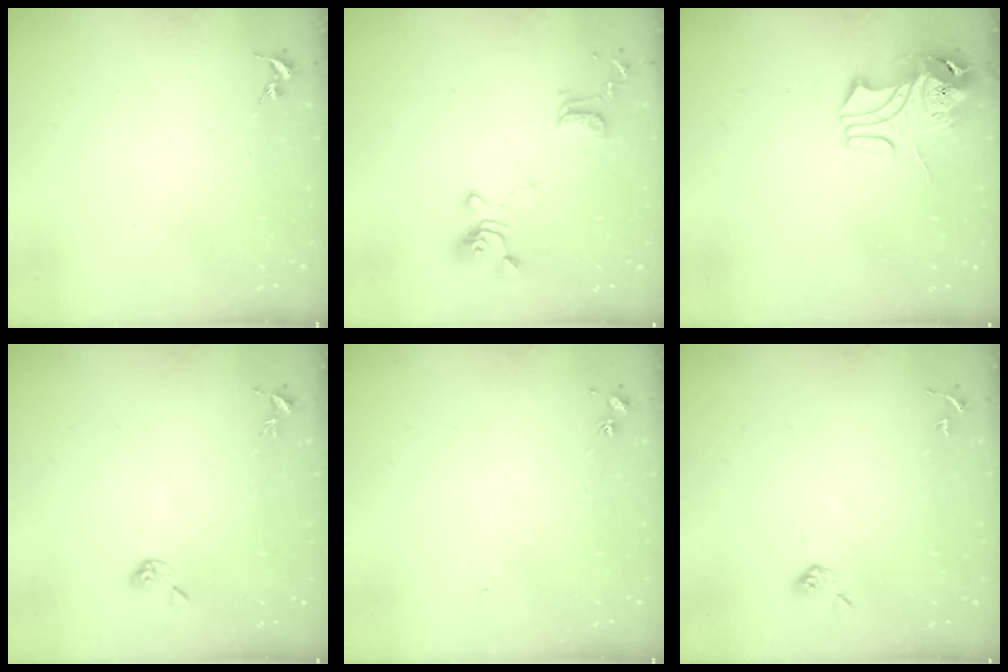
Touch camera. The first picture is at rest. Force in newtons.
{"total": 14.3, "press": 14.3, "slide": 1.3}
{"total": 9.1, "press": 9.0, "slide": 1.4}
{"total": 5.2, "press": 5.1, "slide": 0.7}
{"total": 4.4, "press": 4.4, "slide": 0.5}
{"total": 4.6, "press": 4.6, "slide": 0.7}